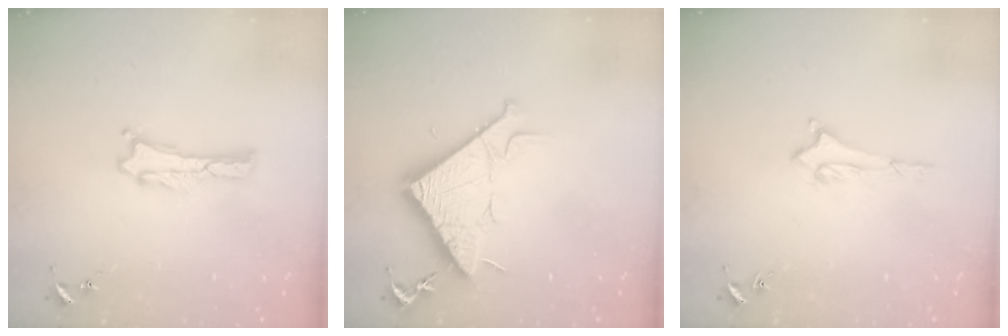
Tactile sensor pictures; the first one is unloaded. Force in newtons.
{"total": 10.2, "press": 10.2, "slide": 0.3}
{"total": 1.6, "press": 1.6, "slide": 0.2}